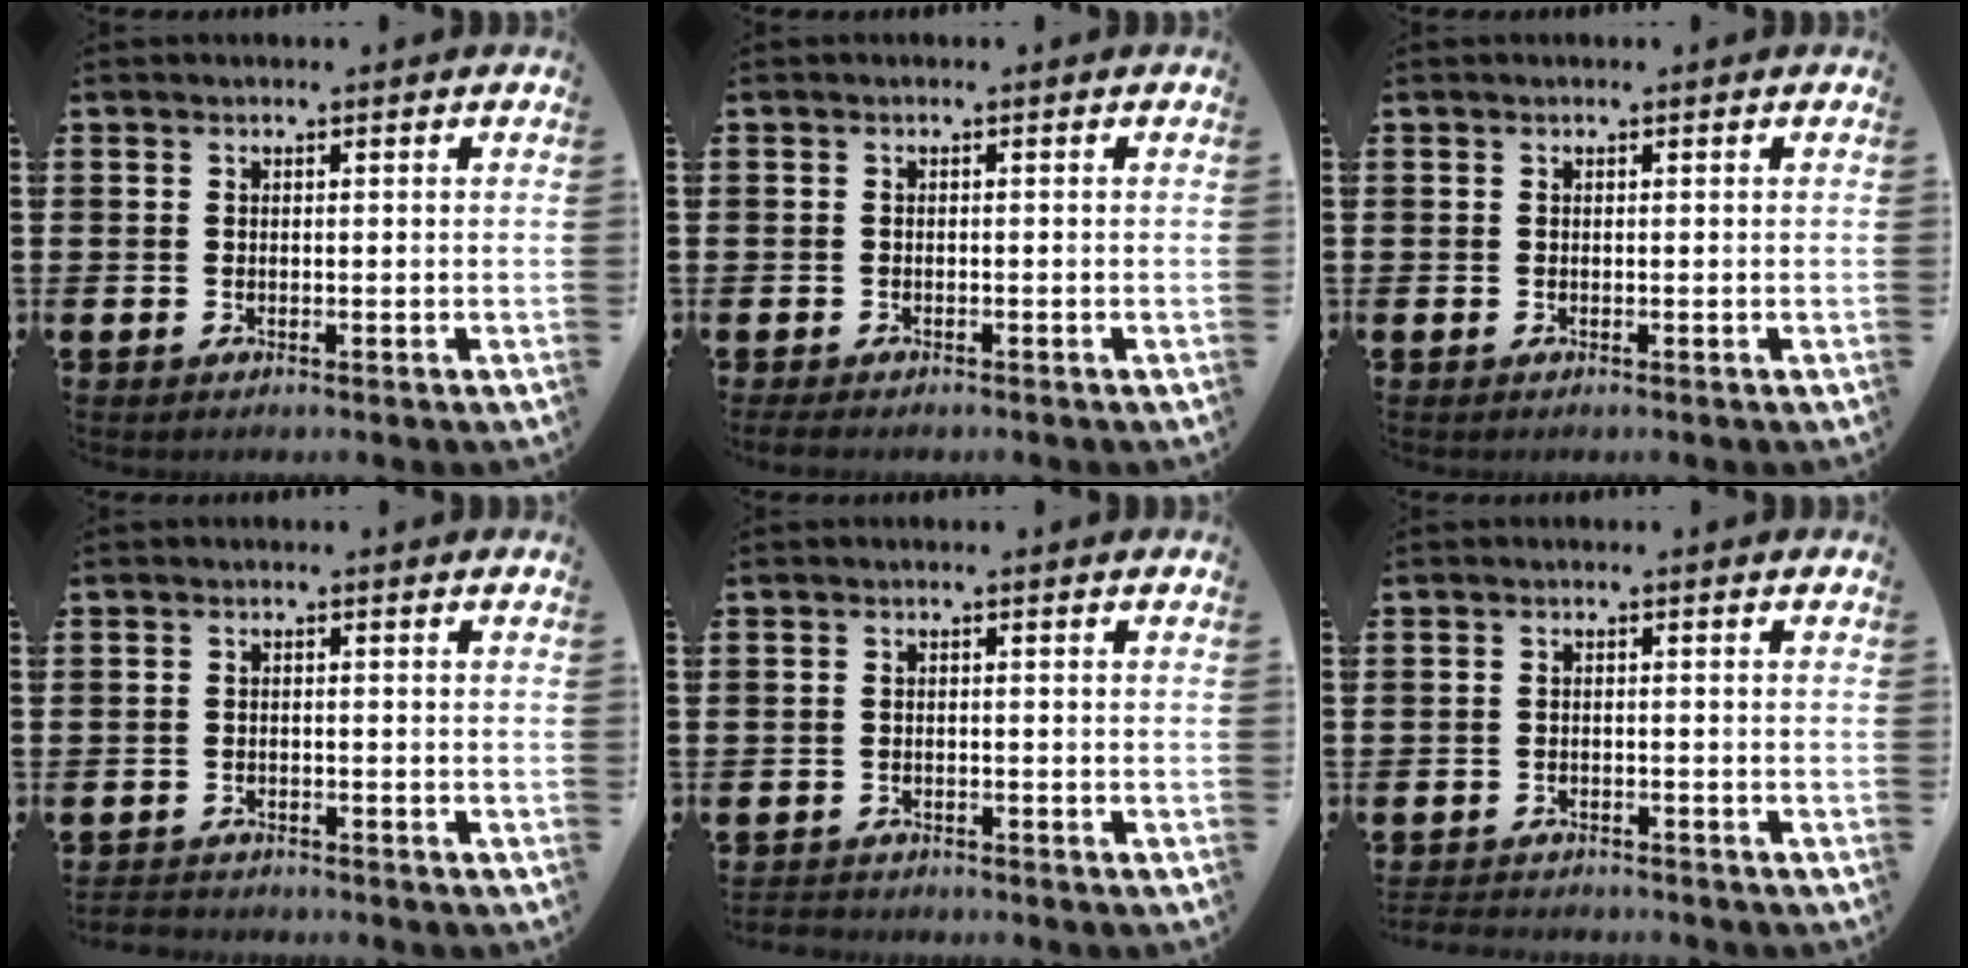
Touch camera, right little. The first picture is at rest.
{"total": 0.7, "force": [-0.5, 0.2, 0.3], "torque": [-0.008, 0.000, -0.012]}
{"total": 0.0}
{"total": 1.5, "force": [-1.5, 0.1, -0.1], "torque": [-0.002, 0.001, -0.033]}
{"total": 1.3, "force": [-1.2, 0.1, -0.2], "torque": [-0.001, 0.003, -0.028]}
{"total": 1.8, "force": [-1.8, 0.0, -0.2], "torque": [-0.001, 0.002, -0.041]}